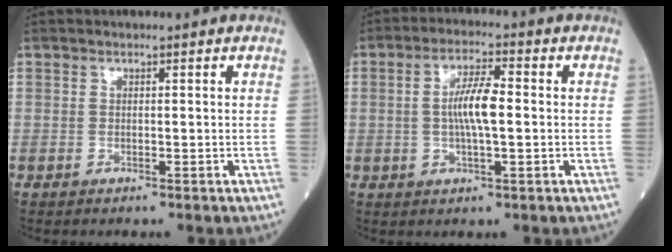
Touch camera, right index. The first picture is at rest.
{"total": 6.5, "force": [0.1, 1.1, 6.4], "torque": [-0.124, 0.007, -0.003]}